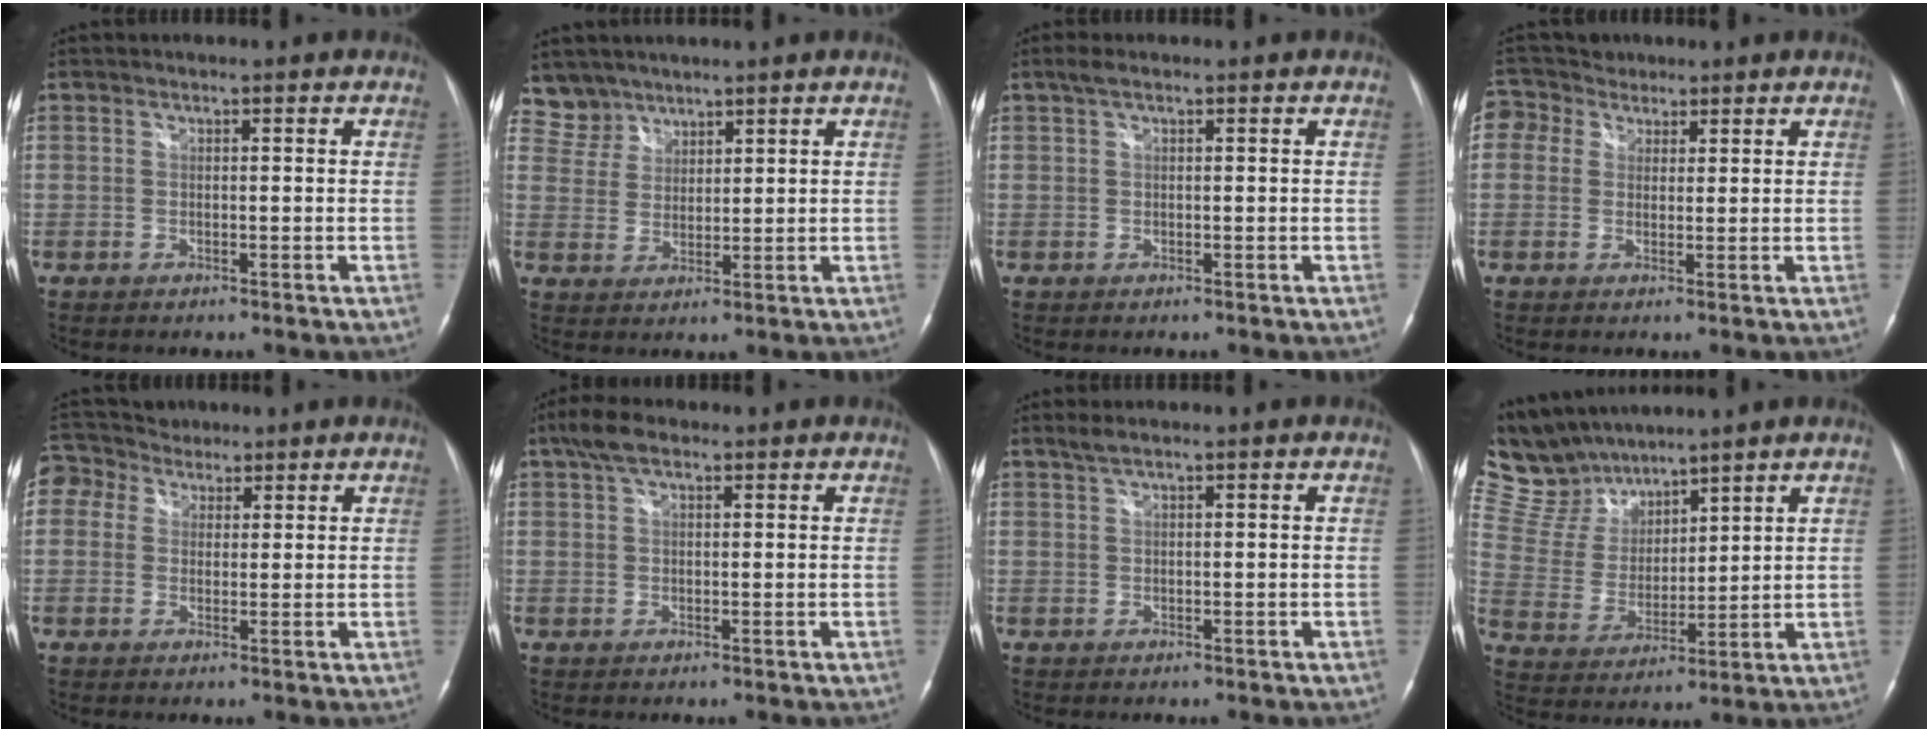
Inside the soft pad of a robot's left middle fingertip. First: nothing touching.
{"total": 4.5, "force": [3.8, 2.2, -0.8], "torque": [0.021, 0.004, 0.079]}
{"total": 1.6, "force": [1.1, 0.5, 1.2], "torque": [-0.028, 0.018, 0.019]}
{"total": 4.5, "force": [2.6, 3.6, 0.3], "torque": [-0.016, 0.031, 0.050]}
{"total": 5.3, "force": [3.4, 4.0, 0.5], "torque": [-0.023, 0.036, 0.066]}
{"total": 4.1, "force": [2.6, 1.7, 2.7], "torque": [-0.062, 0.024, 0.049]}
{"total": 1.4, "force": [1.1, 0.1, 0.9], "torque": [-0.024, 0.011, 0.025]}
{"total": 10.3, "force": [9.6, 3.3, 1.8], "torque": [-0.060, 0.019, 0.202]}